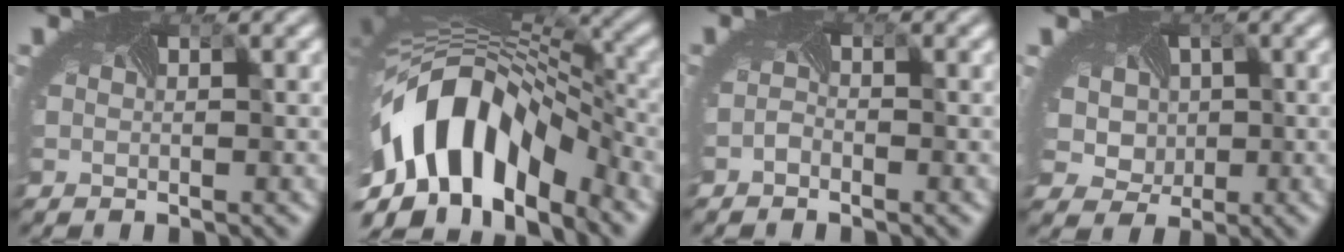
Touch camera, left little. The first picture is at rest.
{"total": 13.8, "force": [-4.9, 8.3, 9.9], "torque": [-0.192, -0.014, -0.079]}
{"total": 1.0, "force": [-1.0, 0.1, -0.1], "torque": [-0.008, -0.003, -0.020]}
{"total": 5.5, "force": [0.8, 4.7, 2.8], "torque": [-0.043, 0.012, -0.006]}